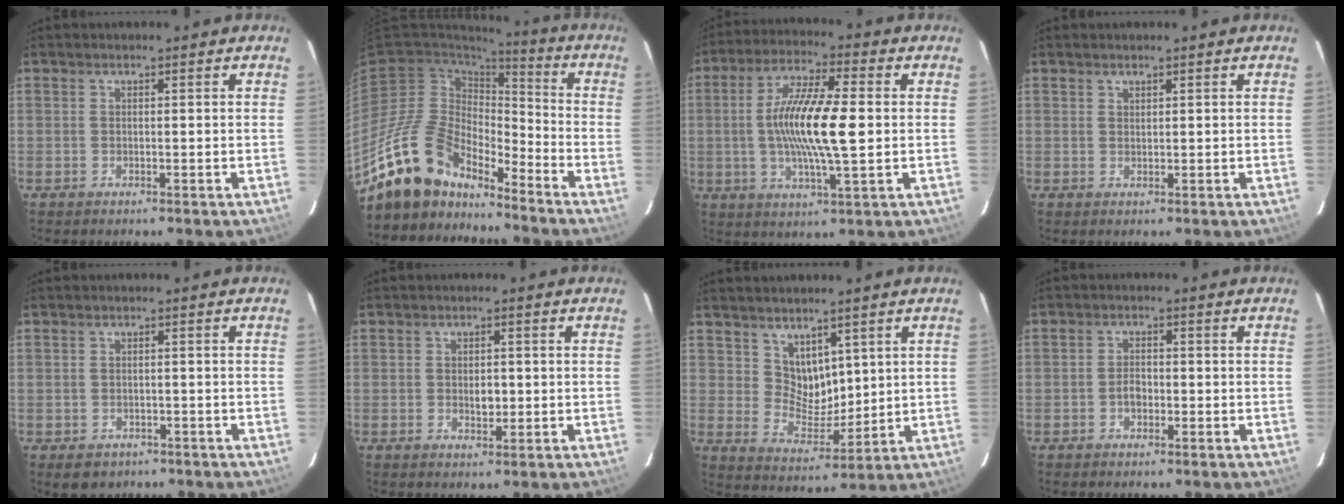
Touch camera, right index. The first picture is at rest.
{"total": 15.5, "force": [-13.1, 6.9, 4.4], "torque": [-0.103, 0.008, -0.234]}
{"total": 13.7, "force": [0.0, 2.5, 13.4], "torque": [-0.254, 0.003, -0.004]}
{"total": 0.7, "force": [0.7, 0.1, 0.0], "torque": [-0.001, 0.000, 0.014]}
{"total": 3.7, "force": [-2.1, 2.9, 1.1], "torque": [-0.024, -0.002, -0.021]}
{"total": 2.8, "force": [-0.3, 1.8, 2.2], "torque": [-0.036, 0.001, -0.003]}
{"total": 6.7, "force": [4.3, 4.5, 2.3], "torque": [-0.033, -0.003, 0.092]}
{"total": 2.3, "force": [-0.9, 1.6, 1.4], "torque": [-0.026, 0.006, -0.016]}